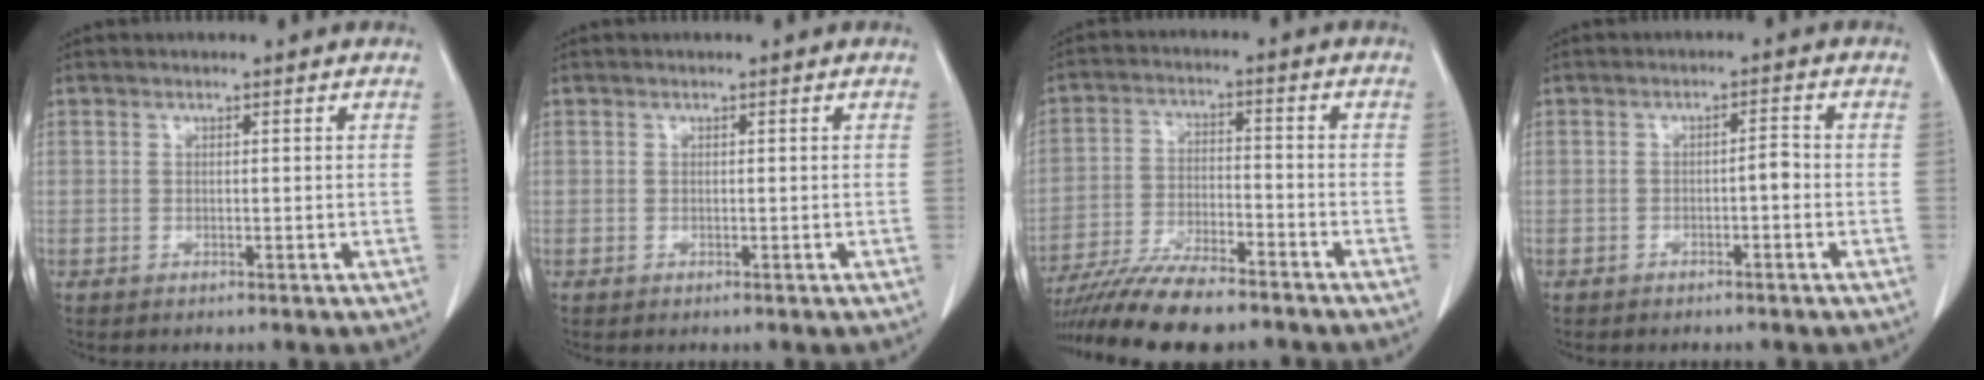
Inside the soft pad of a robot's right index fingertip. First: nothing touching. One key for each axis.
{"total": 0.0}
{"total": 15.1, "fx": -12.9, "fy": 2.4, "fz": 7.5, "tx": -0.140, "ty": -0.018, "tz": -0.215}
{"total": 1.9, "fx": -0.8, "fy": 0.4, "fz": 1.7, "tx": -0.025, "ty": 0.004, "tz": -0.012}